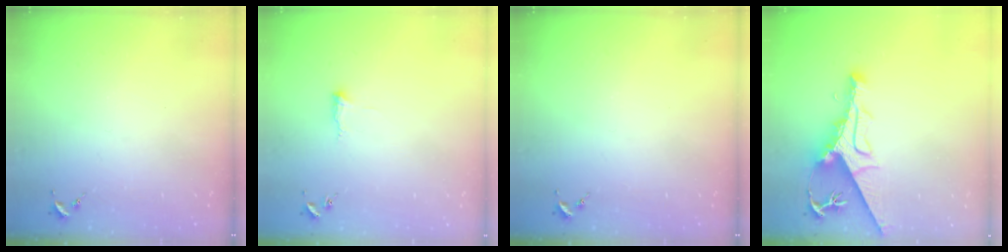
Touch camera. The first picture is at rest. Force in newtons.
{"total": 6.4, "press": 6.3, "slide": 0.8}
{"total": 0.0}
{"total": 11.9, "press": 11.9, "slide": 1.3}